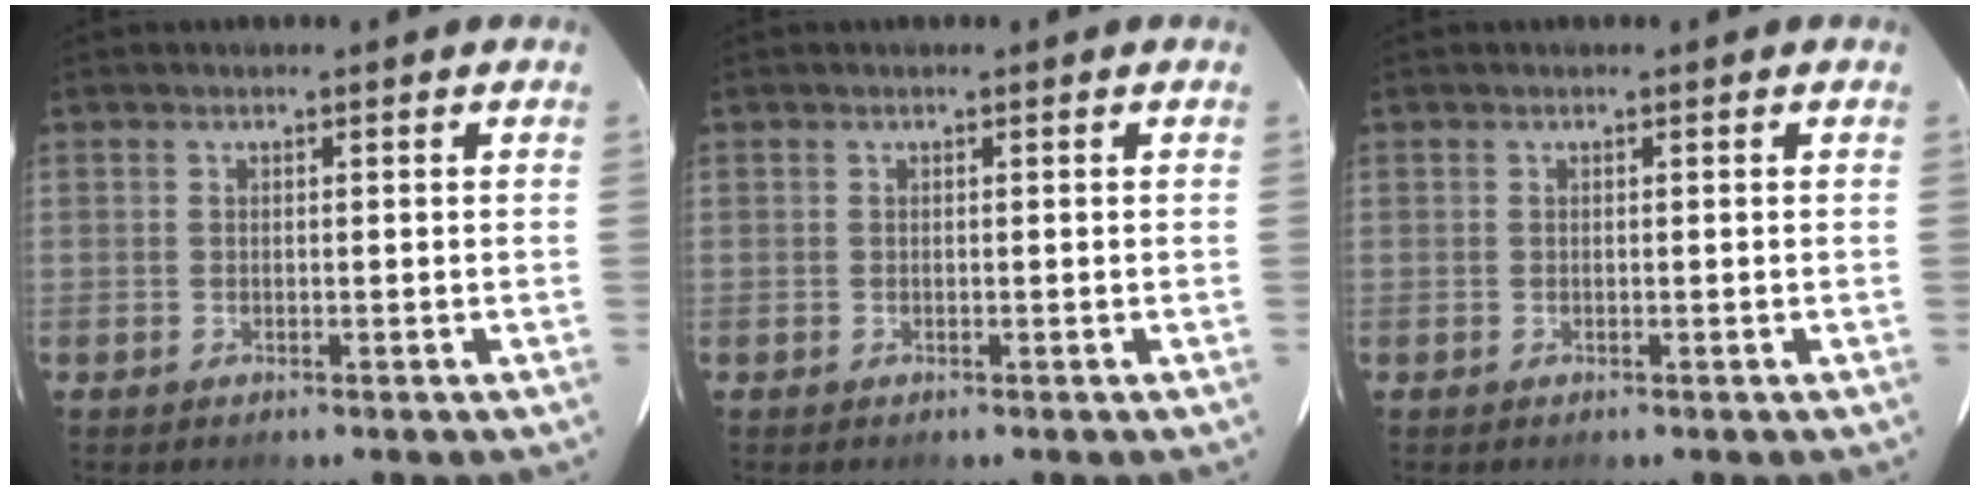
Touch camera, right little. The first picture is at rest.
{"total": 0.0}
{"total": 0.0}